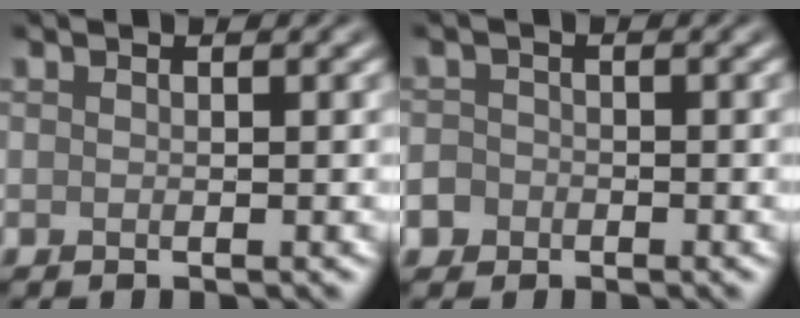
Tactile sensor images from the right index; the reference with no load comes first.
{"total": 3.3, "force": [-1.9, 2.7, 0.8], "torque": [-0.003, -0.008, -0.039]}